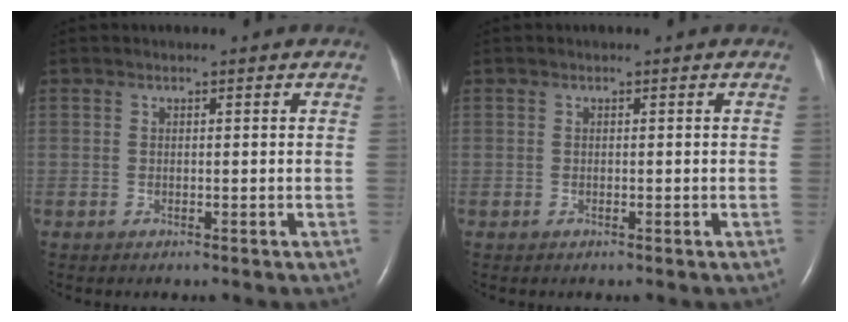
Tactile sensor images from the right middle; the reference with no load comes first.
{"total": 0.0}